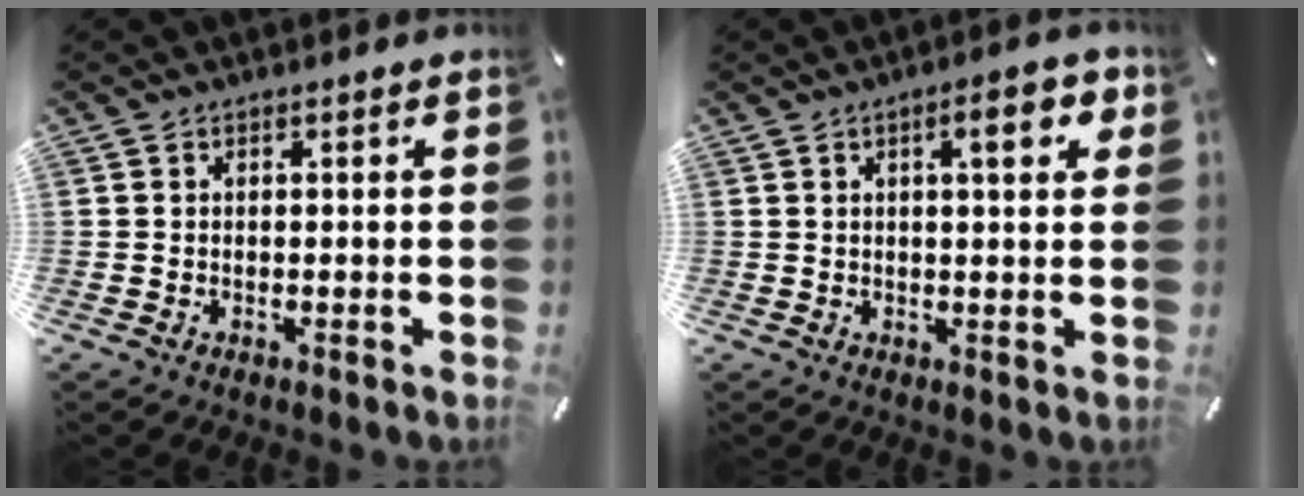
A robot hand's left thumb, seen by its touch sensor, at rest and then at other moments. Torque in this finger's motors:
{"motor_torque": [1.16, 1.05, 0.56, -0.52, 0.18]}